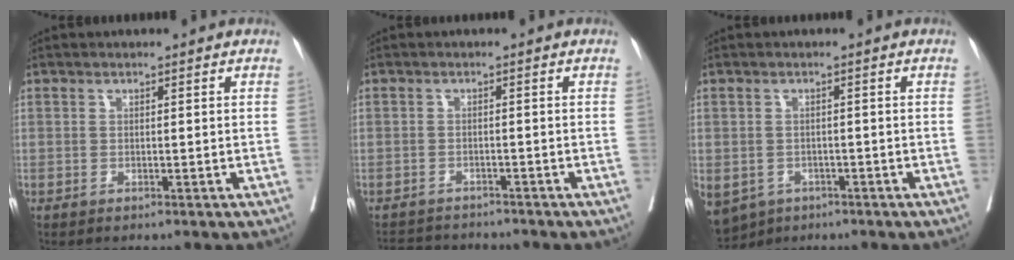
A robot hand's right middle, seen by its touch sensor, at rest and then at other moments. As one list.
[{"total": 5.3, "force": [-5.2, 1.0, 0.4], "torque": [0.001, -0.001, -0.080]}, {"total": 11.9, "force": [-6.2, 9.2, 4.5], "torque": [-0.133, -0.013, -0.079]}]